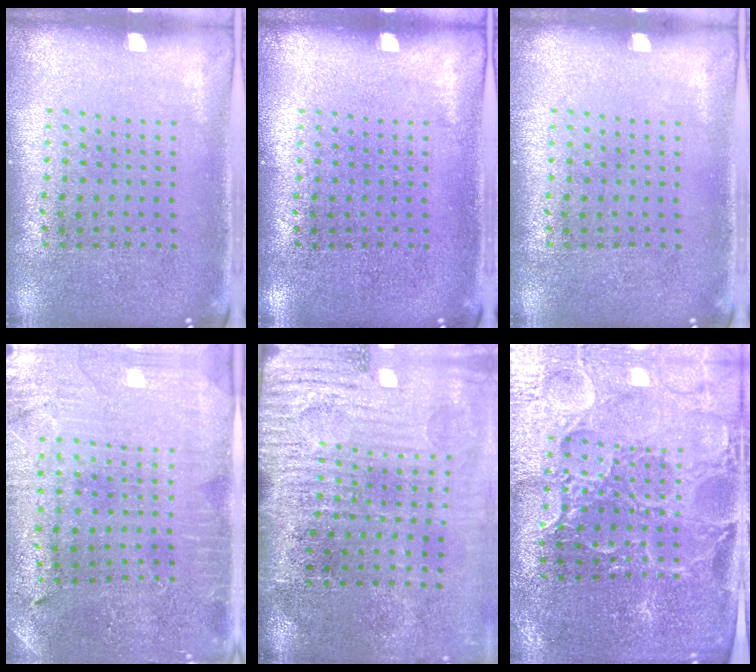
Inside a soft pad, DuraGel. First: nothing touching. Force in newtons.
{"total": 0.0}
{"total": 0.0}
{"total": 0.7, "press": 0.6, "slide": 0.3}
{"total": 4.8, "press": 4.0, "slide": 2.6}
{"total": 3.5, "press": 3.4, "slide": 0.6}